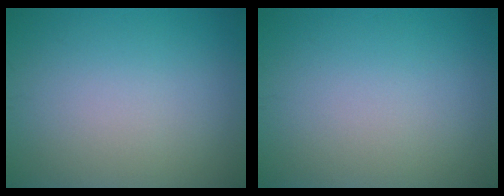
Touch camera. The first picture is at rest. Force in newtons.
{"total": 0.0}